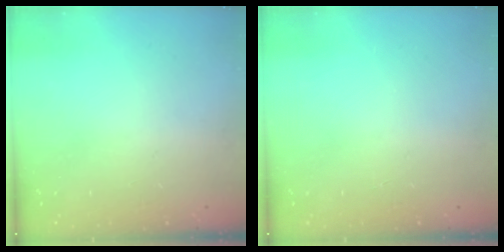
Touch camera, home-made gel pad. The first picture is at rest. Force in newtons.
{"total": 0.0}